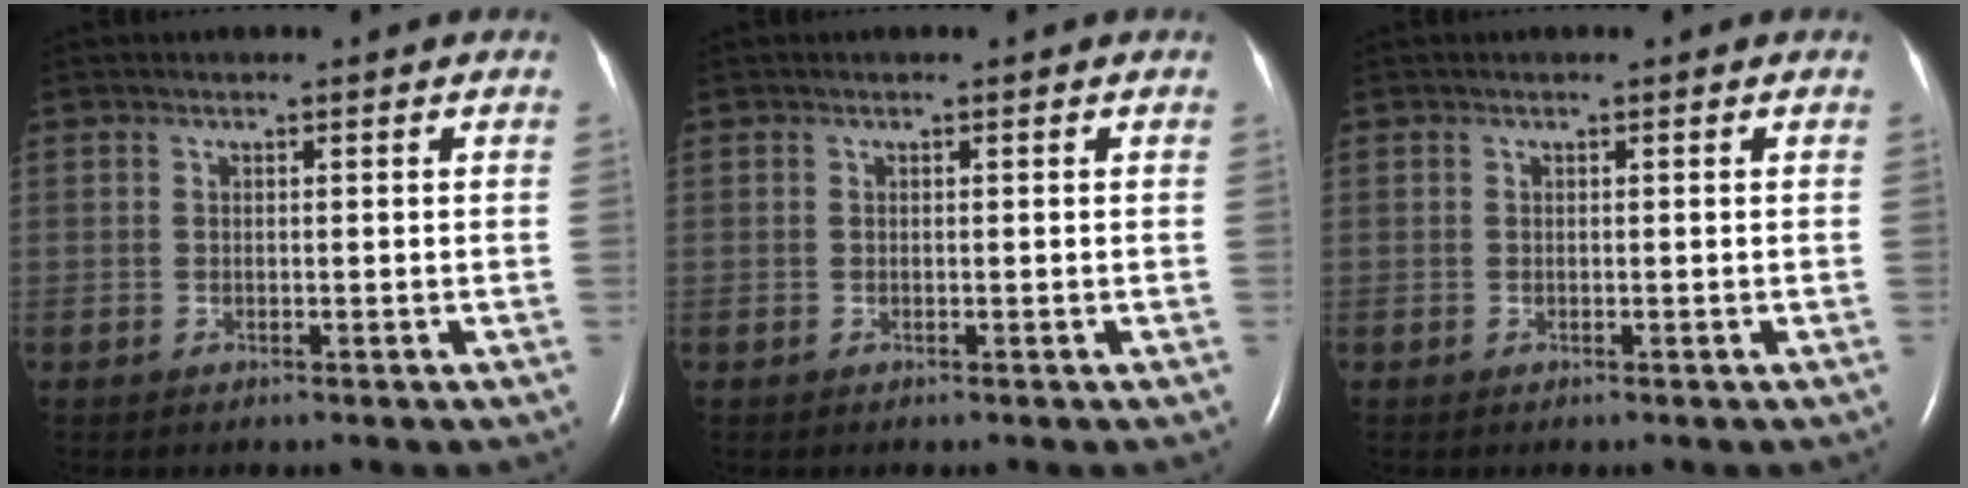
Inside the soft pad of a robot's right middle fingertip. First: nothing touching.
{"total": 0.0}
{"total": 0.0}